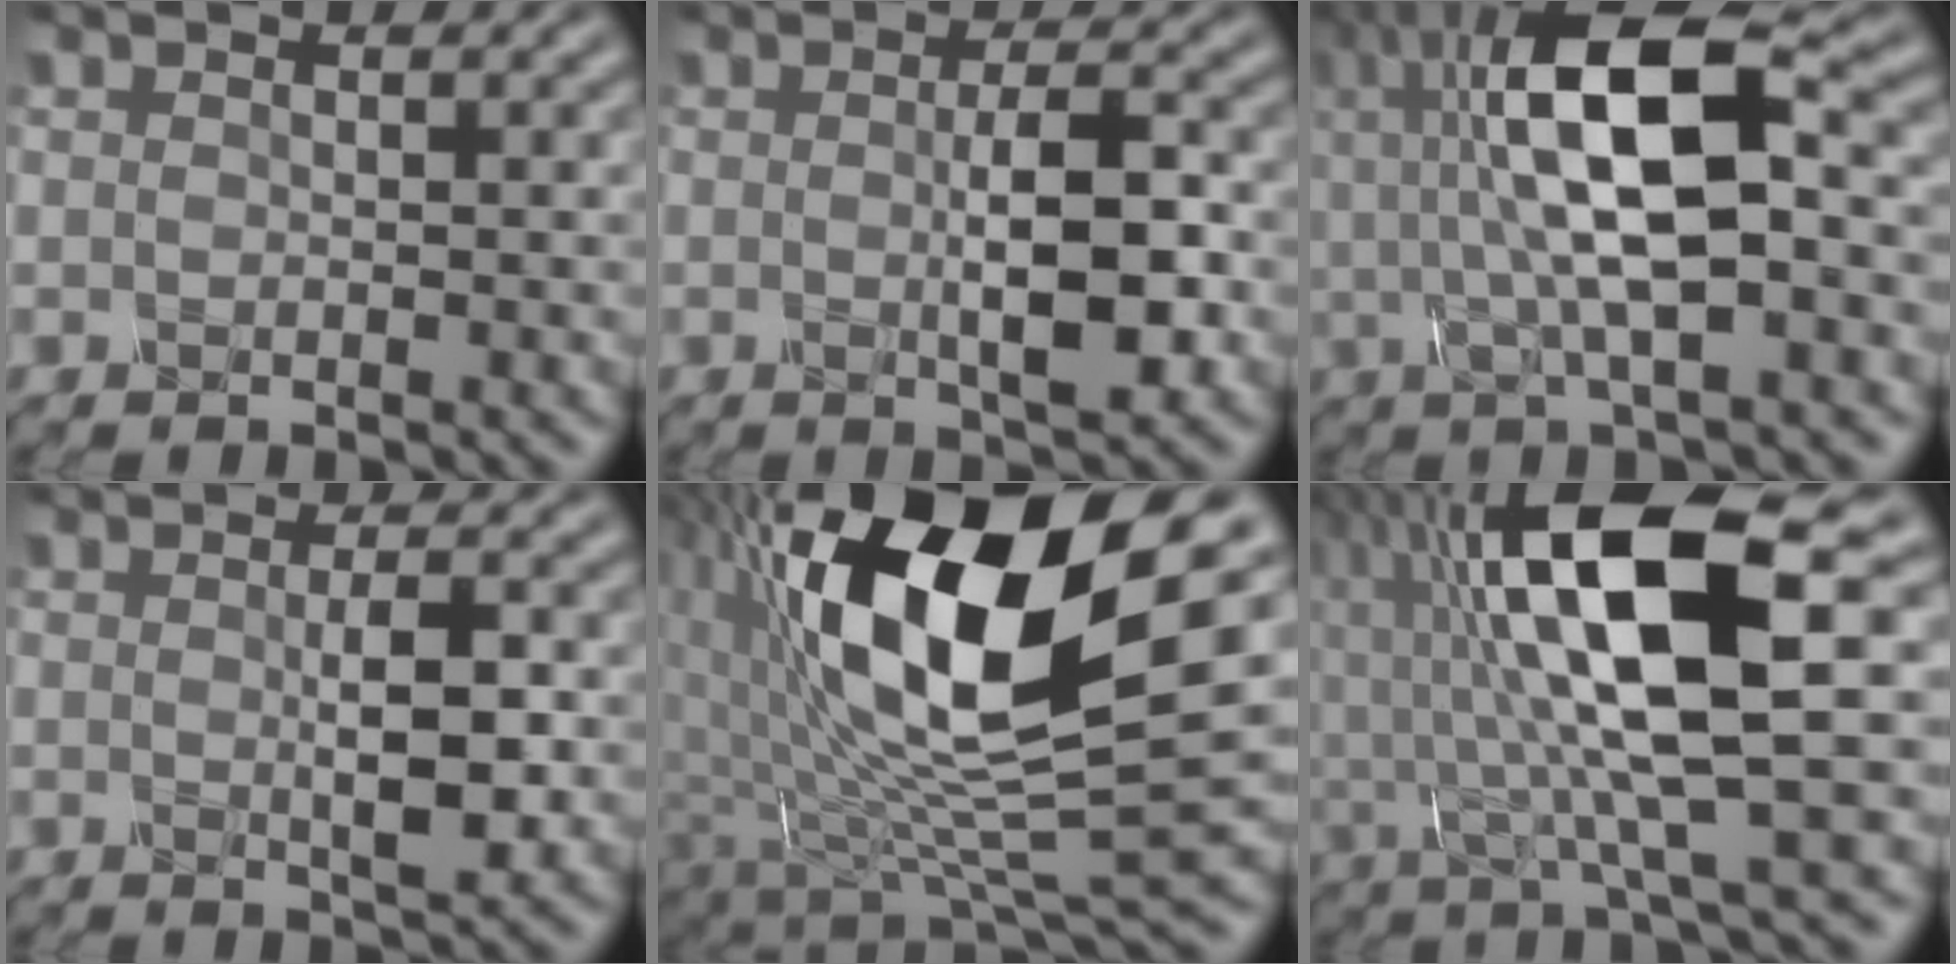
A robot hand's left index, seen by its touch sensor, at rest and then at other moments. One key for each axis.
{"total": 5.1, "fx": -0.2, "fy": 1.3, "fz": 4.9, "tx": -0.086, "ty": 0.000, "tz": -0.004}
{"total": 11.0, "fx": 1.4, "fy": 3.3, "fz": 10.3, "tx": -0.179, "ty": 0.013, "tz": 0.023}
{"total": 3.6, "fx": 0.0, "fy": 0.8, "fz": 3.5, "tx": -0.060, "ty": -0.002, "tz": 0.002}
{"total": 15.9, "fx": 4.3, "fy": 5.8, "fz": 14.2, "tx": -0.263, "ty": -0.006, "tz": 0.074}
{"total": 12.6, "fx": 1.2, "fy": 3.5, "fz": 12.1, "tx": -0.227, "ty": 0.009, "tz": 0.022}